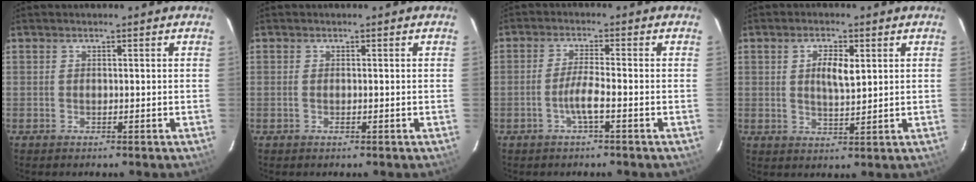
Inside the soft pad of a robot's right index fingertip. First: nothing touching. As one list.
[{"total": 0.6, "force": [-0.2, 0.2, 0.5], "torque": [-0.012, -0.002, -0.004]}, {"total": 3.4, "force": [-1.7, -0.2, 2.9], "torque": [-0.061, -0.002, -0.033]}, {"total": 4.8, "force": [1.4, 2.0, 4.2], "torque": [-0.074, 0.004, 0.026]}]